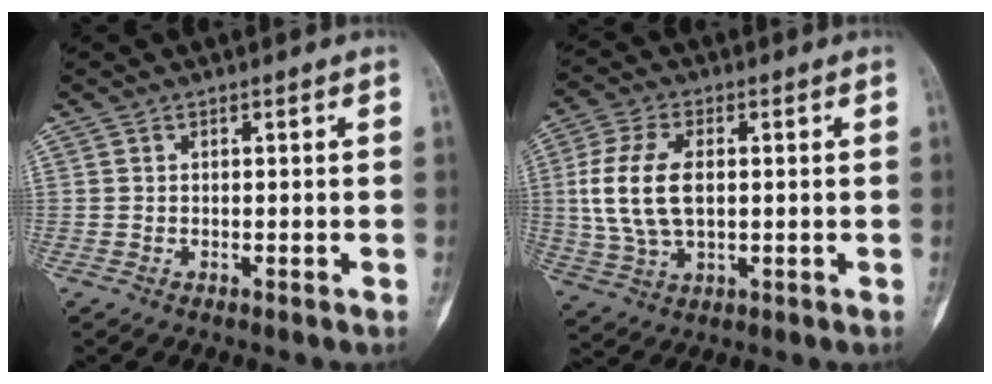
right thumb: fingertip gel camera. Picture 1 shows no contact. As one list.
[{"total": 12.0, "force": [0.9, 6.9, 9.8], "torque": [-0.204, 0.006, 0.020]}]